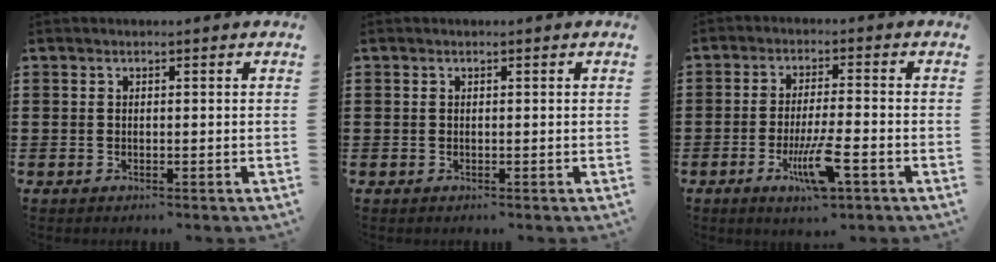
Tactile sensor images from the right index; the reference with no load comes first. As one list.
[{"total": 0.0}, {"total": 7.8, "force": [-3.5, 1.3, 6.8], "torque": [-0.133, -0.011, -0.063]}]